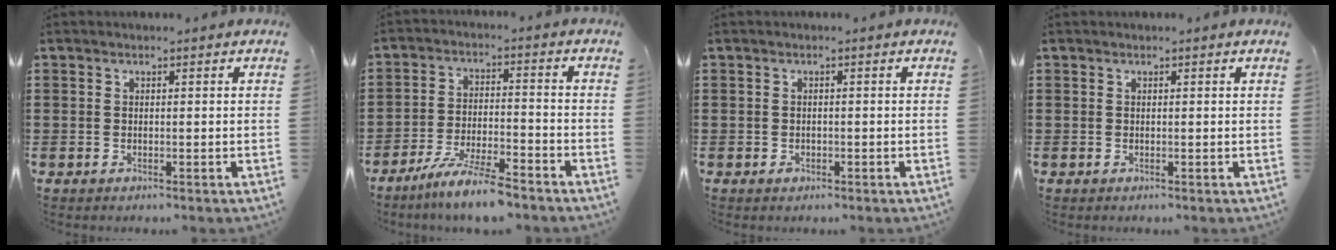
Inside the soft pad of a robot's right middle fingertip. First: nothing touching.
{"total": 7.5, "force": [-6.5, 0.2, 3.8], "torque": [-0.075, -0.004, -0.122]}
{"total": 0.7, "force": [-0.4, 0.5, 0.3], "torque": [-0.007, 0.001, -0.008]}
{"total": 0.0}